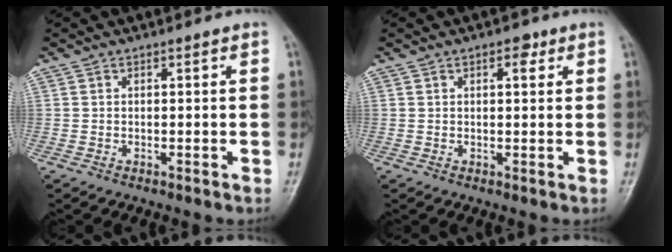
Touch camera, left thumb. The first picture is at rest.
{"total": 2.4, "force": [1.2, 1.2, 1.7], "torque": [-0.016, -0.001, 0.013]}